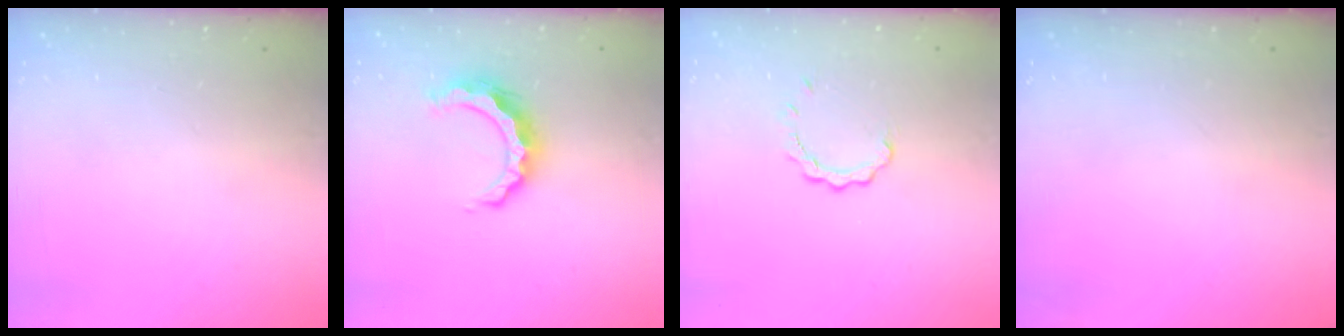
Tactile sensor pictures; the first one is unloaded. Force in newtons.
{"total": 8.4, "press": 8.3, "slide": 0.8}
{"total": 2.9, "press": 2.9, "slide": 0.4}
{"total": 0.0}